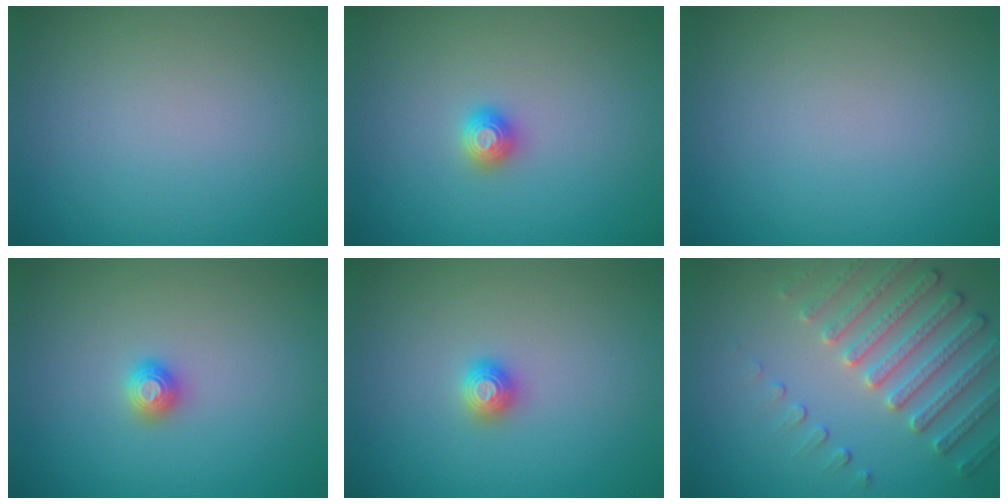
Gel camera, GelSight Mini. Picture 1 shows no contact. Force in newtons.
{"total": 1.2, "press": 1.2, "slide": 0.3}
{"total": 0.0}
{"total": 1.2, "press": 1.2, "slide": 0.1}
{"total": 1.2, "press": 1.2, "slide": 0.3}
{"total": 4.6, "press": 4.2, "slide": 1.9}